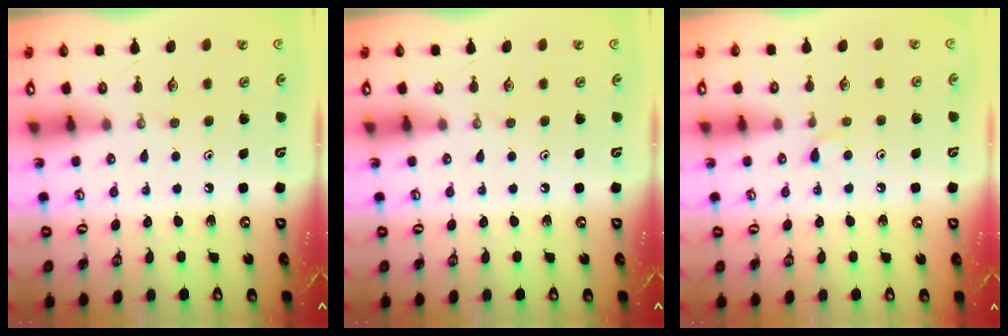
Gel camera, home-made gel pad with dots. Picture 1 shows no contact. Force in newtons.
{"total": 0.0}
{"total": 5.0, "press": 5.0, "slide": 0.6}